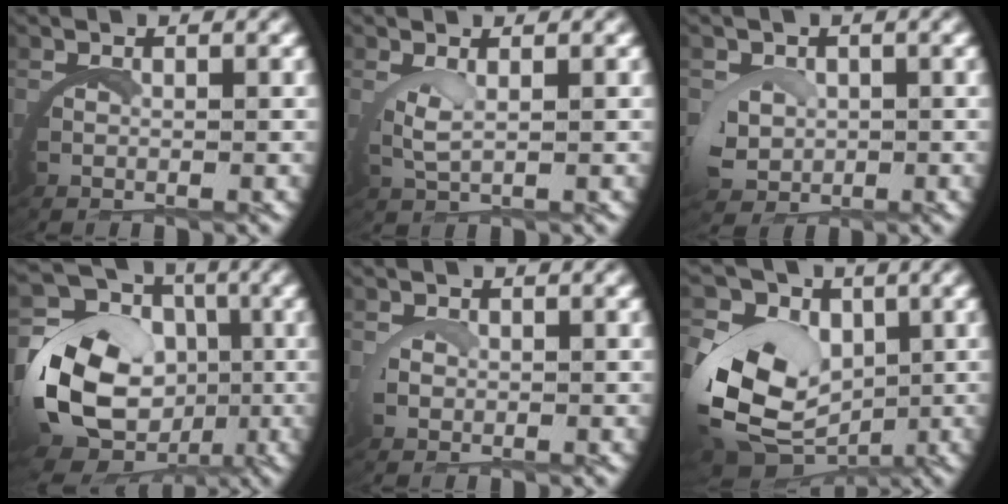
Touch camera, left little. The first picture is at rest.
{"total": 1.8, "force": [1.3, -0.3, 1.3], "torque": [-0.037, -0.006, 0.030]}
{"total": 2.6, "force": [0.4, 2.0, 1.7], "torque": [-0.055, -0.010, 0.014]}
{"total": 13.7, "force": [-1.2, 11.1, 7.9], "torque": [-0.167, -0.043, -0.015]}
{"total": 0.9, "force": [0.6, 0.3, 0.6], "torque": [-0.029, -0.006, 0.013]}
{"total": 11.4, "force": [-1.0, 9.1, 6.9], "torque": [-0.168, -0.049, -0.002]}